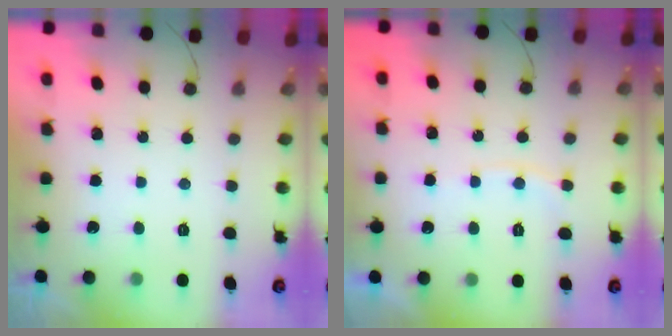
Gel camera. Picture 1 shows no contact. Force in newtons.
{"total": 5.3, "press": 5.2, "slide": 0.8}